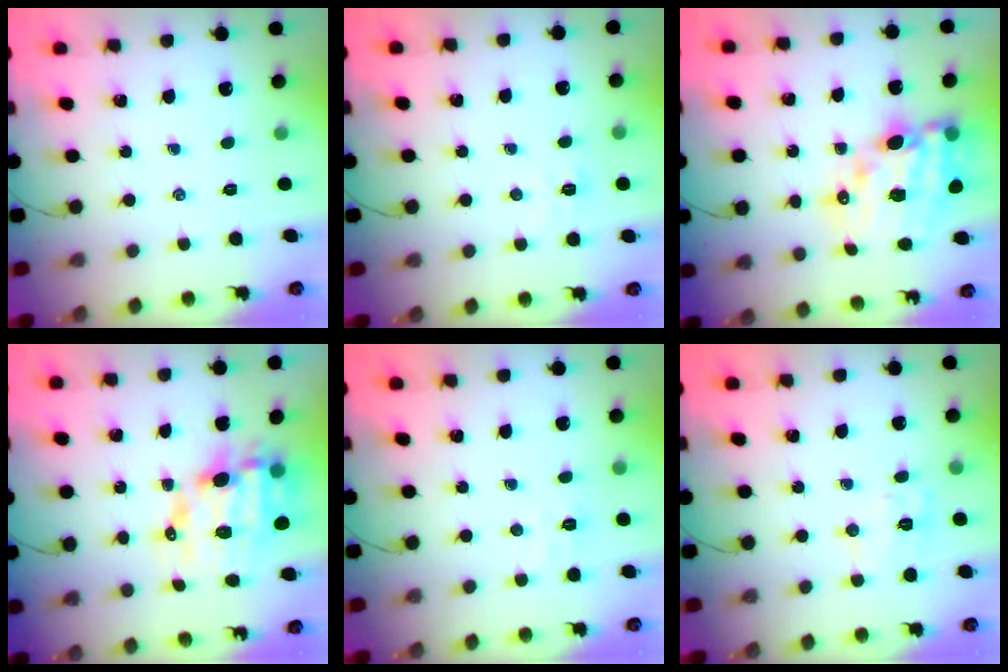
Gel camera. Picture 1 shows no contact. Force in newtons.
{"total": 3.7, "press": 3.7, "slide": 0.8}
{"total": 18.1, "press": 17.5, "slide": 4.6}
{"total": 11.8, "press": 11.5, "slide": 2.9}
{"total": 3.6, "press": 3.5, "slide": 1.0}
{"total": 7.1, "press": 7.1, "slide": 0.4}